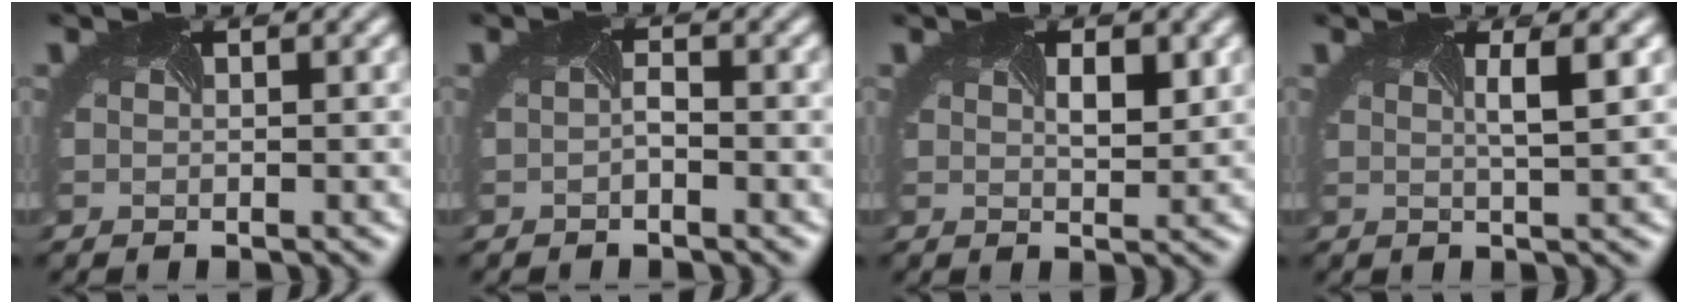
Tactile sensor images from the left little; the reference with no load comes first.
{"total": 0.9, "force": [-0.8, 0.1, 0.4], "torque": [-0.016, -0.004, -0.015]}
{"total": 2.3, "force": [0.8, 1.0, 1.9], "torque": [-0.026, -0.002, 0.015]}
{"total": 2.3, "force": [0.6, 0.5, 2.2], "torque": [-0.017, 0.004, 0.003]}